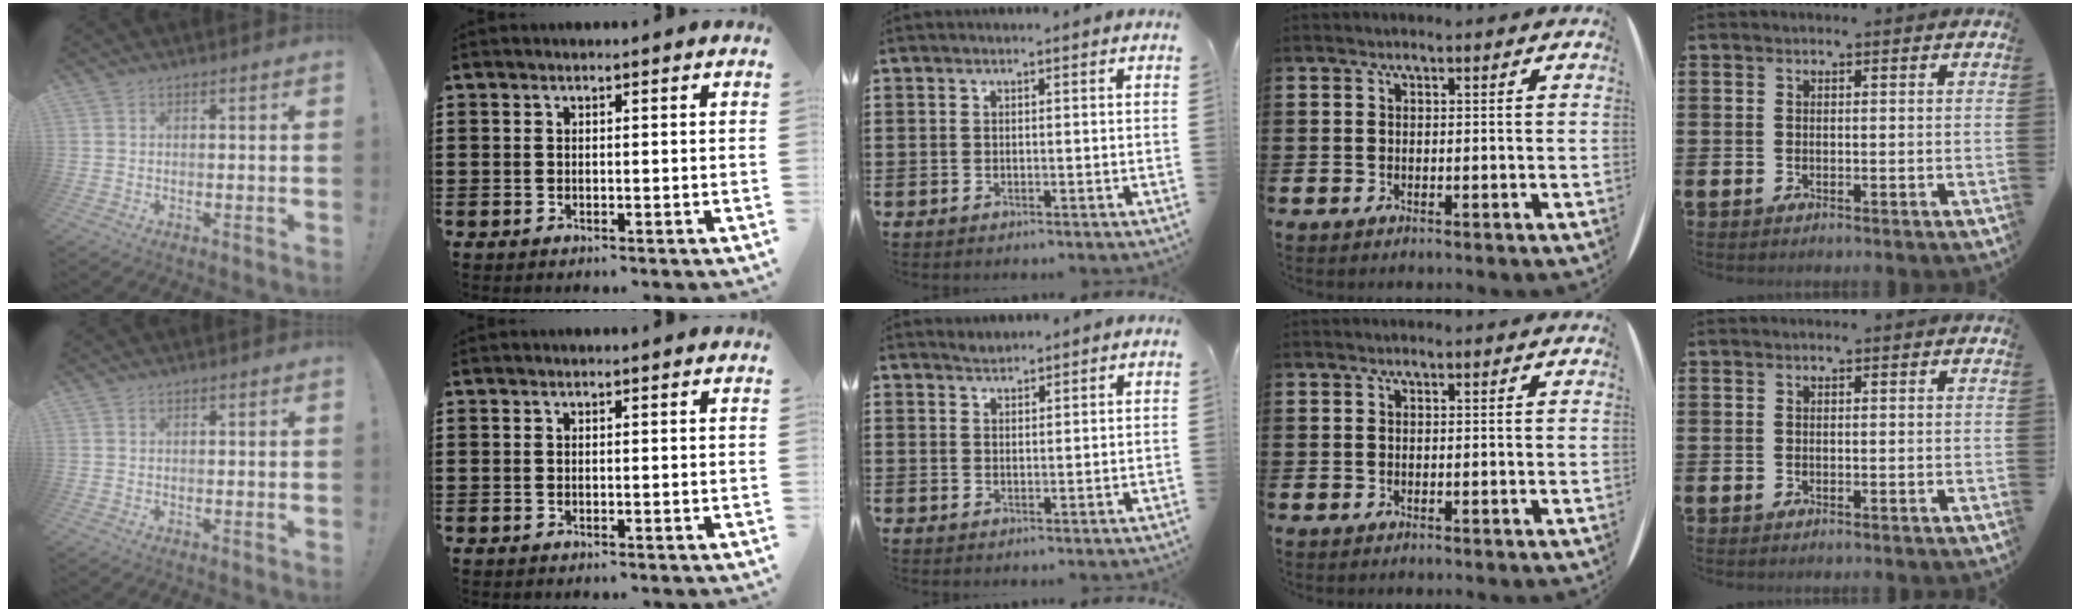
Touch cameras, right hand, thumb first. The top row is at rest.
{"middle": {"total": 1.3, "force": [1.3, 0.2, -0.2], "torque": [0.000, 0.000, 0.026]}}